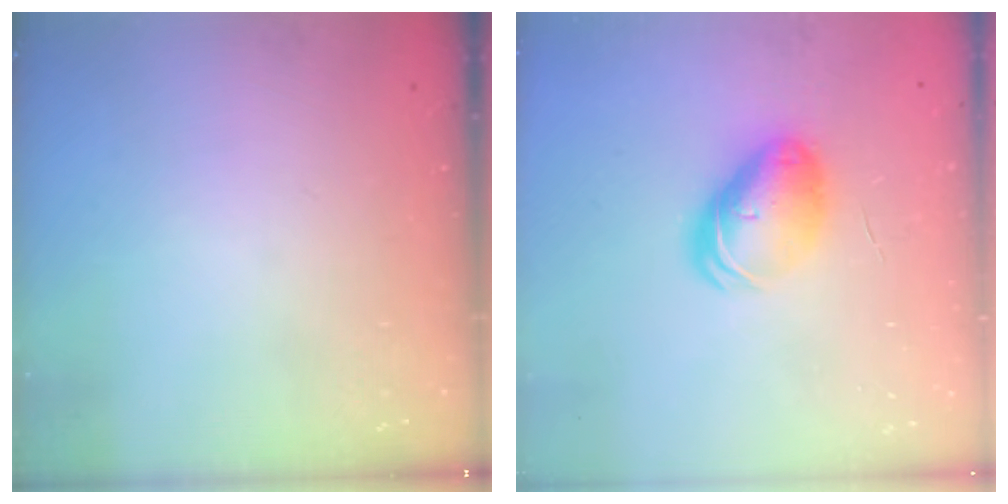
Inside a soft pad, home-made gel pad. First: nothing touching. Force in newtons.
{"total": 10.0, "press": 9.9, "slide": 1.8}